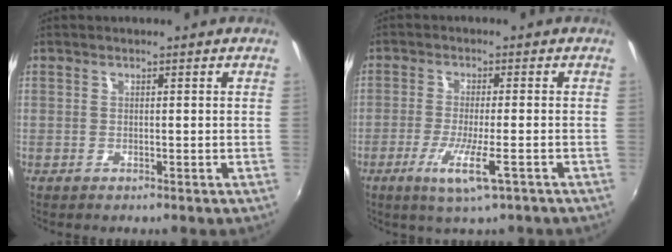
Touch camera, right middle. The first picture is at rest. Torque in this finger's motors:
{"motor_torque": [1.07, -1.07, 0.20, 0.08]}